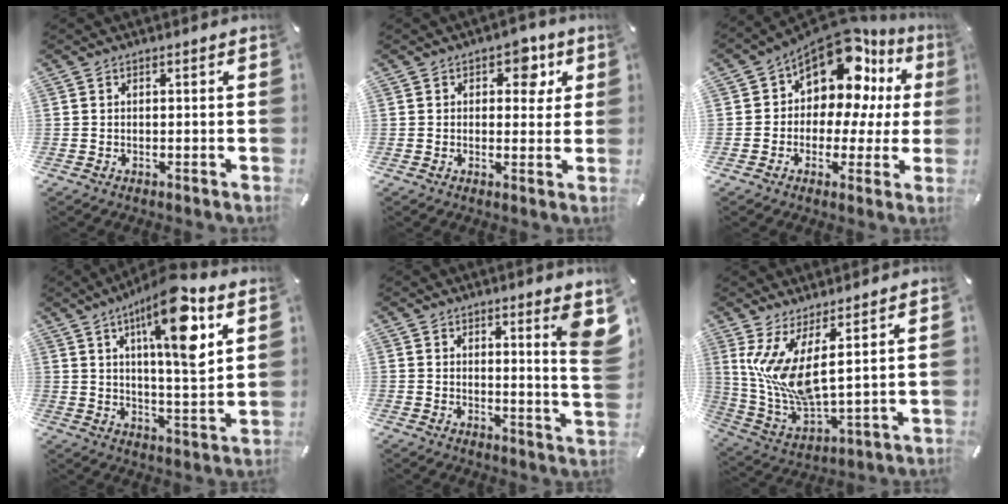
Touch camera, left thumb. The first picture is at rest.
{"total": 6.7, "force": [2.8, 4.4, 4.2], "torque": [-0.029, -0.010, 0.038]}
{"total": 13.8, "force": [8.5, 7.9, 7.6], "torque": [-0.127, -0.075, 0.150]}
{"total": 16.6, "force": [8.2, 4.5, 13.7], "torque": [-0.216, -0.030, 0.125]}
{"total": 7.0, "force": [4.3, 0.1, 5.6], "torque": [-0.075, -0.038, 0.065]}
{"total": 11.3, "force": [5.1, 3.5, 9.5], "torque": [-0.221, -0.047, 0.095]}